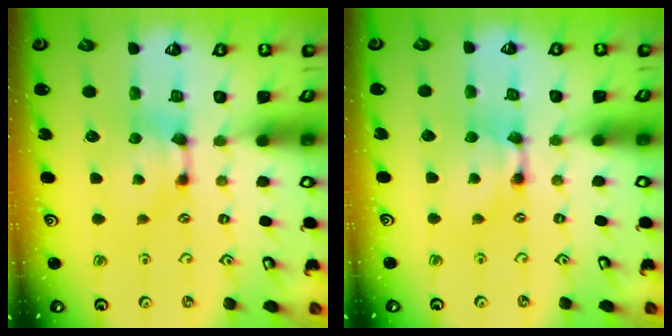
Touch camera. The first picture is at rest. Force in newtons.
{"total": 1.6, "press": 1.6, "slide": 0.1}